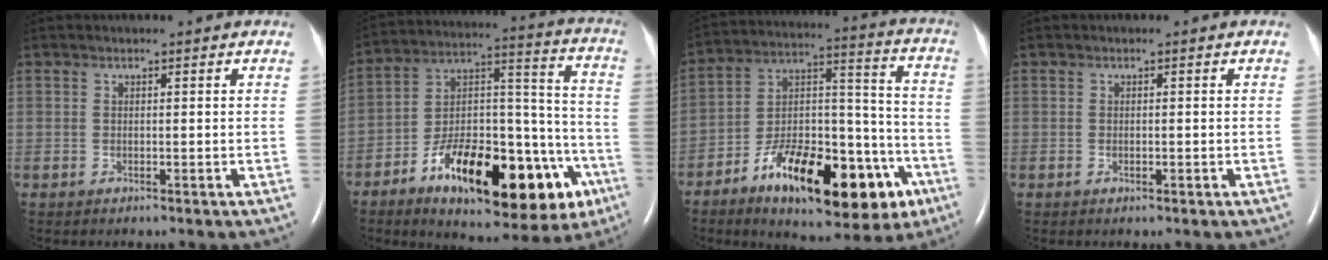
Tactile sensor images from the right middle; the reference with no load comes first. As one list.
[{"total": 27.4, "force": [-13.6, 10.3, 21.4], "torque": [-0.275, 0.029, -0.196]}, {"total": 24.4, "force": [-12.9, 9.3, 18.5], "torque": [-0.253, 0.029, -0.189]}, {"total": 0.5, "force": [-0.2, 0.2, 0.4], "torque": [-0.013, -0.002, -0.002]}]